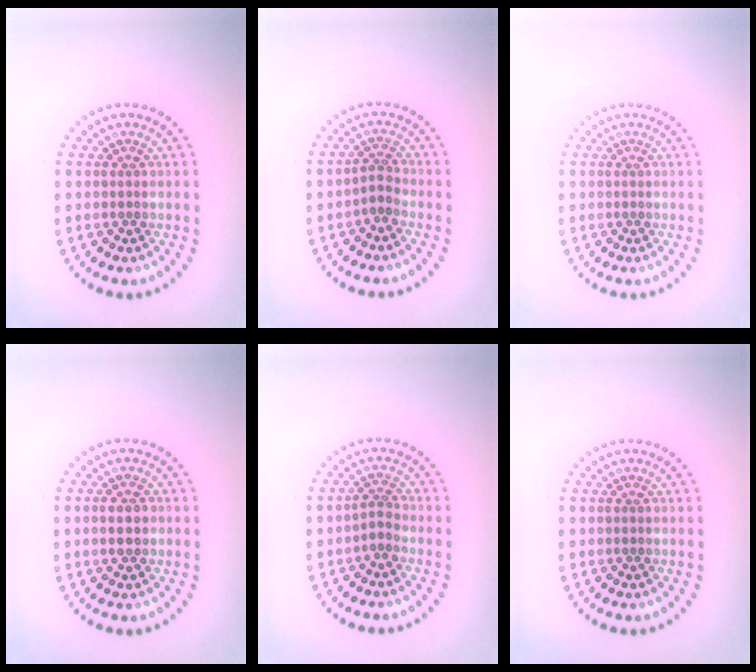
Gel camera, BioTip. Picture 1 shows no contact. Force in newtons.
{"total": 1.7, "press": 1.1, "slide": 1.3}
{"total": 0.0}
{"total": 1.8, "press": 1.8, "slide": 0.3}
{"total": 1.7, "press": 1.2, "slide": 1.2}
{"total": 0.0}